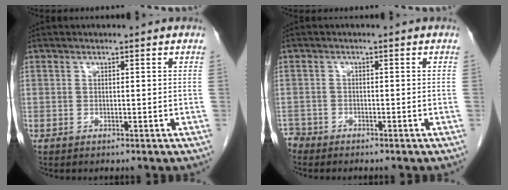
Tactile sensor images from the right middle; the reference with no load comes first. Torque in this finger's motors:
{"motor_torque": [-0.16, 0.09, -0.08, -0.09]}